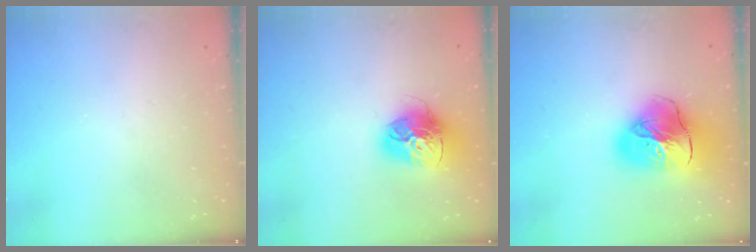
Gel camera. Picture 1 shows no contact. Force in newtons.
{"total": 16.2, "press": 16.1, "slide": 1.6}
{"total": 20.3, "press": 20.2, "slide": 2.2}